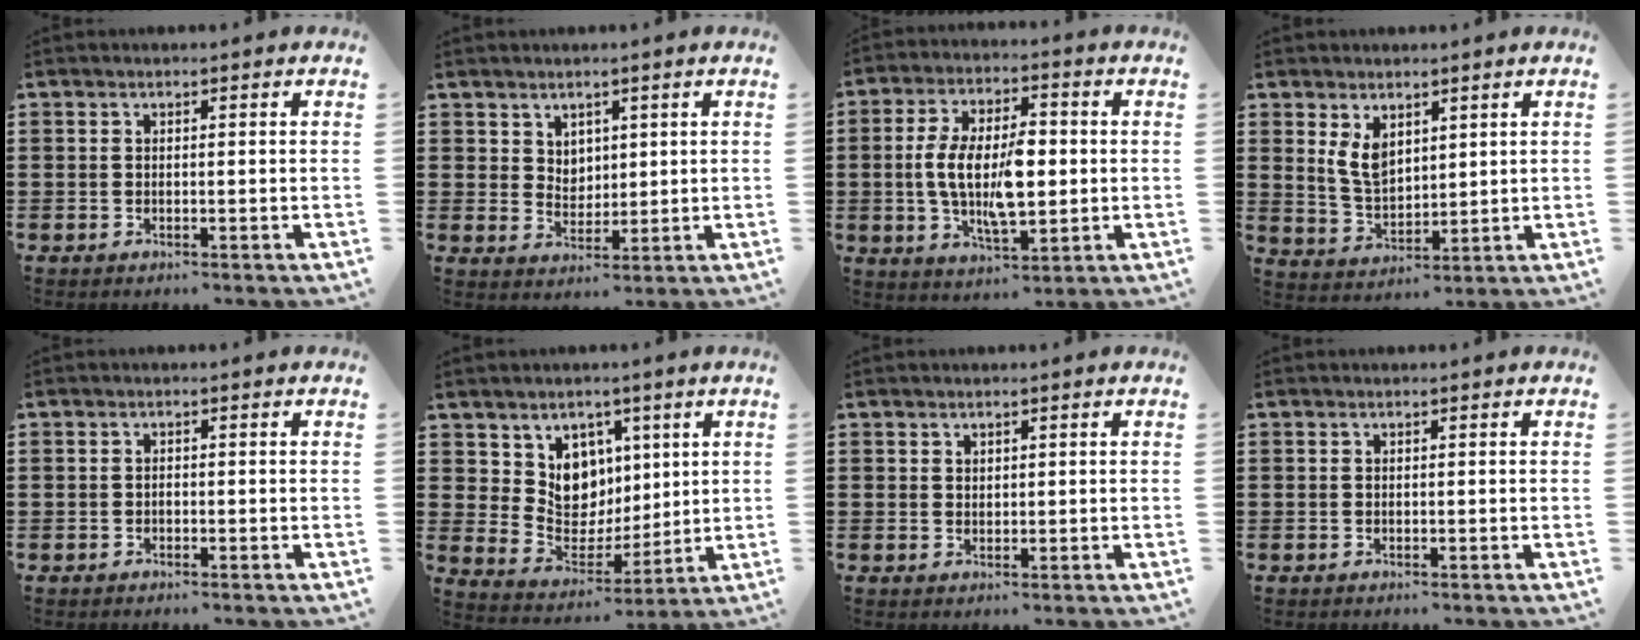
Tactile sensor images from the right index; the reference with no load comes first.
{"total": 3.6, "force": [2.4, 2.6, 0.4], "torque": [-0.020, 0.006, 0.044]}
{"total": 11.1, "force": [-0.2, 4.8, 10.1], "torque": [-0.217, -0.001, -0.009]}
{"total": 5.5, "force": [2.6, 3.6, 3.2], "torque": [-0.081, 0.004, 0.048]}
{"total": 0.5, "force": [-0.3, 0.2, 0.3], "torque": [-0.009, -0.002, -0.007]}
{"total": 7.8, "force": [3.7, 6.7, 1.5], "torque": [-0.051, -0.033, 0.071]}
{"total": 1.1, "force": [0.9, 0.6, 0.2], "torque": [-0.004, 0.002, 0.018]}
{"total": 0.0}